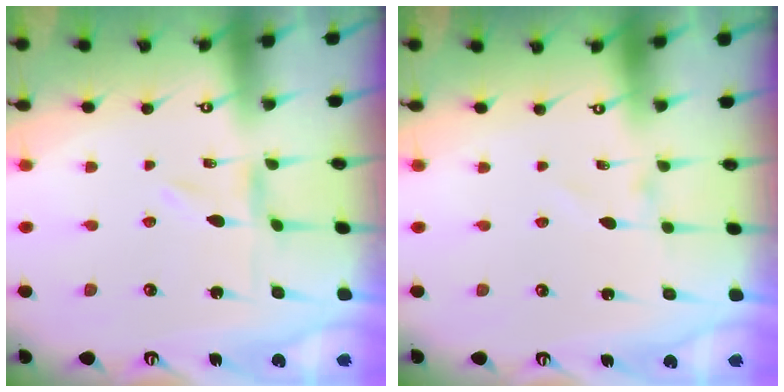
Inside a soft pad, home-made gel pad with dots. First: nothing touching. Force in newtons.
{"total": 1.3, "press": 1.3, "slide": 0.0}